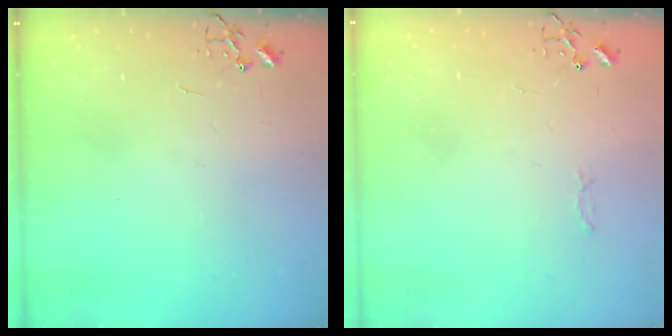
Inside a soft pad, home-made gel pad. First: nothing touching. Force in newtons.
{"total": 2.8, "press": 2.8, "slide": 0.4}